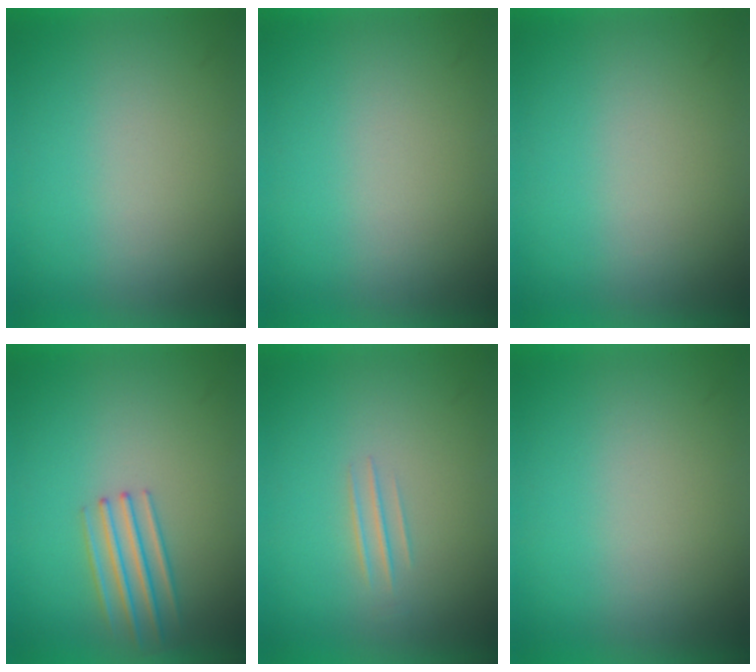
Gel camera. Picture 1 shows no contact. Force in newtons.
{"total": 1.2}
{"total": 0.0}
{"total": 2.1}
{"total": 1.0}
{"total": 0.0}